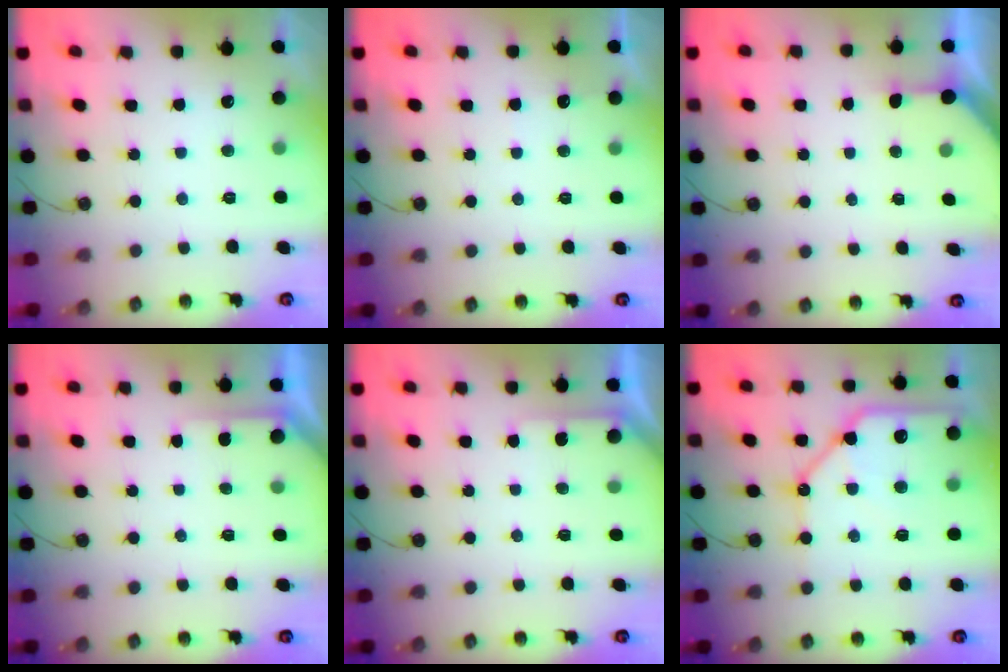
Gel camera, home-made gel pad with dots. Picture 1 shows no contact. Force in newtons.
{"total": 3.2, "press": 3.2, "slide": 0.4}
{"total": 2.8, "press": 2.8, "slide": 0.3}
{"total": 2.9, "press": 2.8, "slide": 0.2}
{"total": 3.1, "press": 3.1, "slide": 0.3}
{"total": 13.3, "press": 13.2, "slide": 1.7}